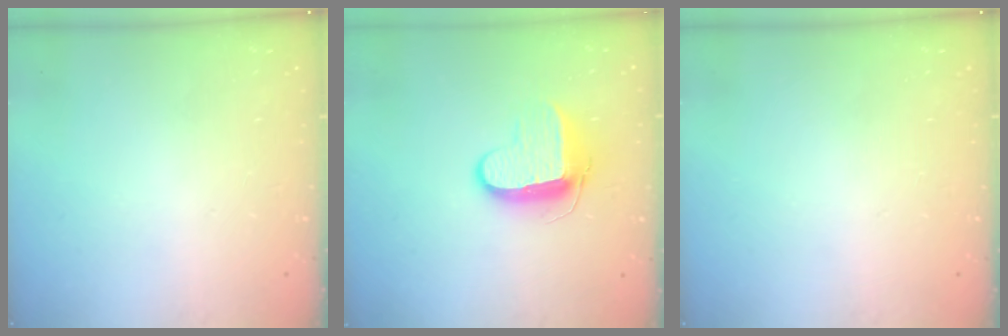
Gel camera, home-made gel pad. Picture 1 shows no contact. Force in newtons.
{"total": 9.9, "press": 9.8, "slide": 0.5}
{"total": 0.0}